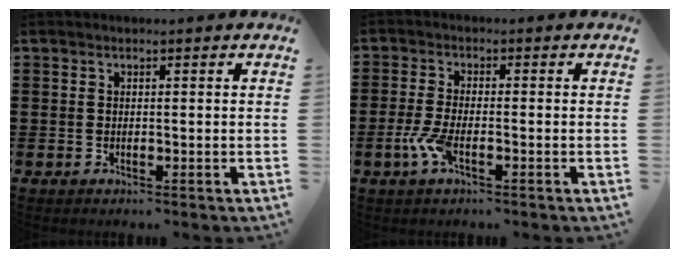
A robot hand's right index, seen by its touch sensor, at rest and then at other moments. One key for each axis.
{"total": 4.0, "fx": -1.9, "fy": 1.0, "fz": 3.5, "tx": -0.085, "ty": -0.008, "tz": -0.041}